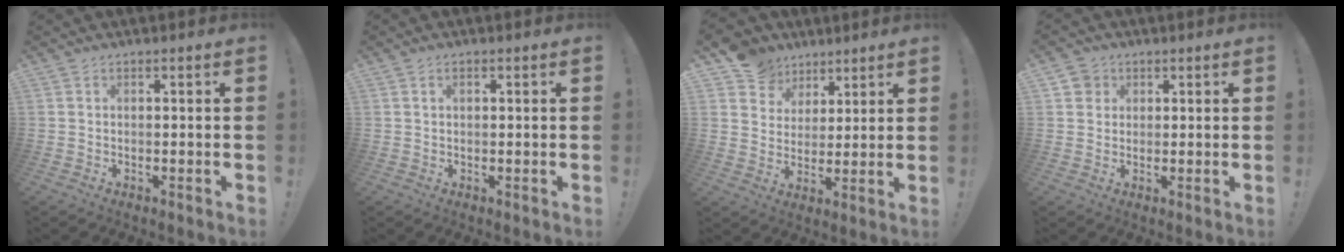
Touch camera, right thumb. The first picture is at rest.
{"total": 1.6, "force": [0.3, 1.1, 1.1], "torque": [-0.024, 0.006, 0.004]}
{"total": 10.3, "force": [6.4, 7.9, 1.7], "torque": [-0.035, -0.039, 0.129]}
{"total": 4.0, "force": [1.7, 3.5, 0.7], "torque": [-0.012, -0.001, 0.033]}